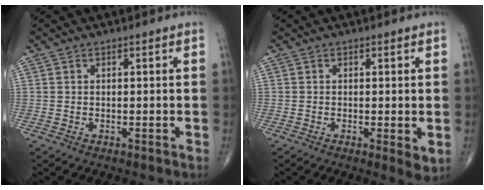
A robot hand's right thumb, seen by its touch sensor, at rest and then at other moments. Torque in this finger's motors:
{"motor_torque": [-0.51, 0.40, -0.08, -0.08, -0.01]}